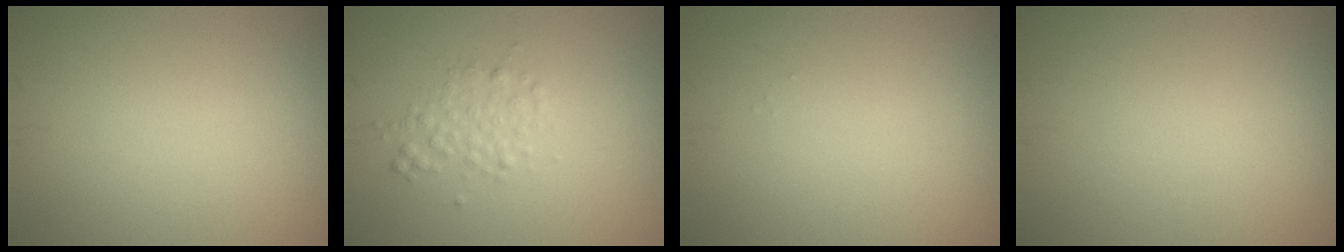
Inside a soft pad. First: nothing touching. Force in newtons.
{"total": 2.0, "press": 2.0, "slide": 0.0}
{"total": 0.0}
{"total": 0.0}